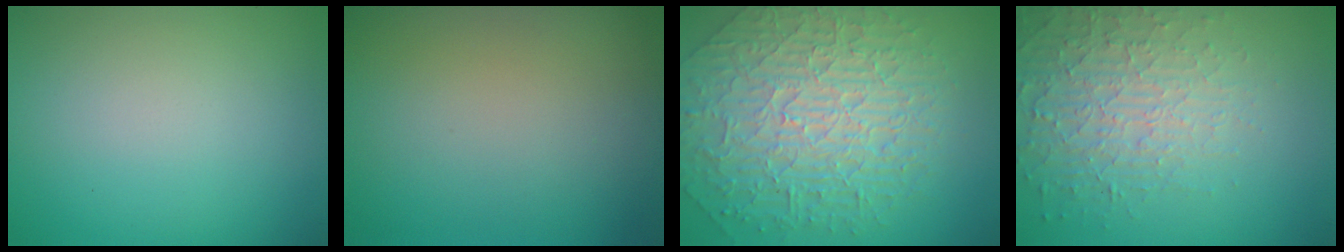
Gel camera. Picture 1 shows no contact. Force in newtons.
{"total": 0.0}
{"total": 8.8, "press": 6.6, "slide": 5.8}
{"total": 4.1, "press": 4.0, "slide": 0.8}